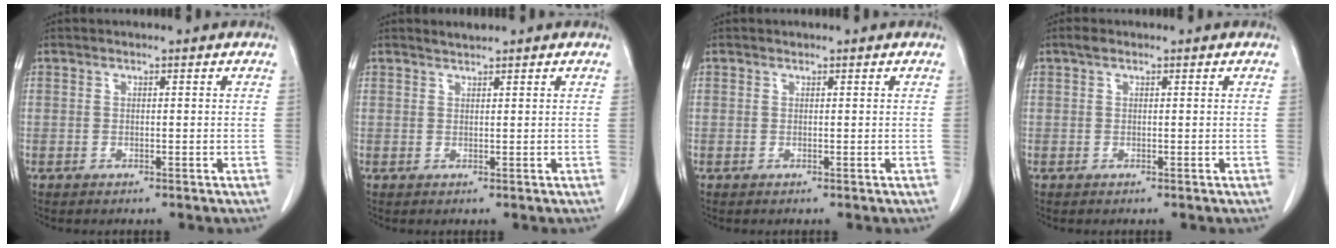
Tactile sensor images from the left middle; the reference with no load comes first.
{"total": 0.9, "force": [0.9, -0.1, 0.1], "torque": [-0.008, 0.001, 0.020]}
{"total": 0.0}
{"total": 0.8, "force": [0.6, 0.4, 0.4], "torque": [-0.011, 0.011, 0.009]}